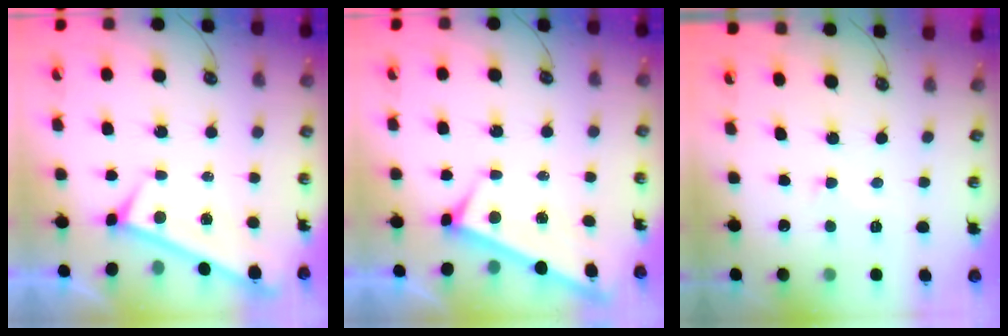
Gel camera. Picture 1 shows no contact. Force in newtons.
{"total": 3.9, "press": 3.9, "slide": 0.2}
{"total": 3.3, "press": 3.2, "slide": 0.7}